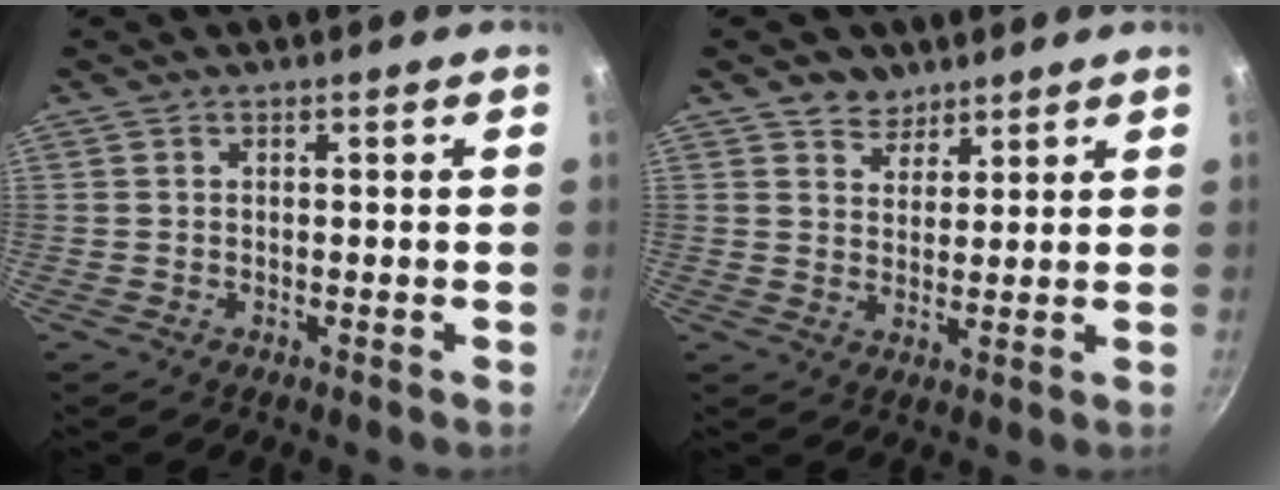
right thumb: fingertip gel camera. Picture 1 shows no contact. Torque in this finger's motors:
{"motor_torque": [-0.08, -0.27, -0.48, 0.13, -0.01]}